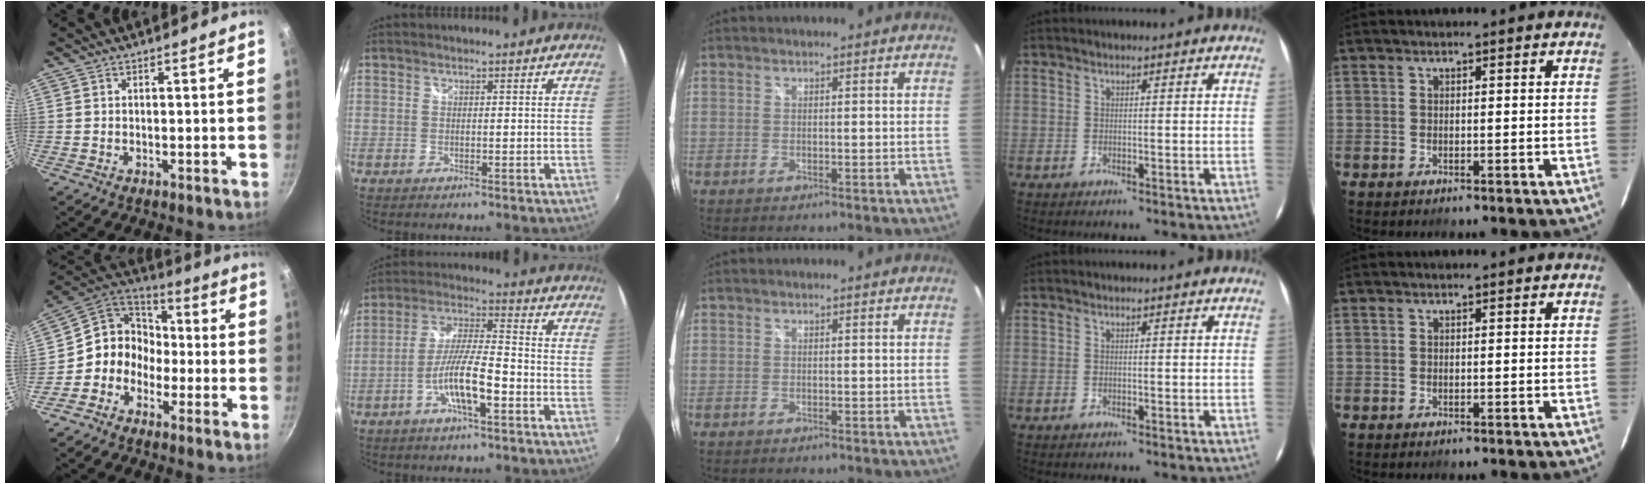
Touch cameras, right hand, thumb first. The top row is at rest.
{"thumb": {"total": 10.4, "force": [-2.7, 9.2, 3.9], "torque": [-0.019, 0.046, -0.075]}, "index": {"total": 9.5, "force": [-4.4, 1.4, 8.3], "torque": [-0.166, -0.001, -0.080]}}